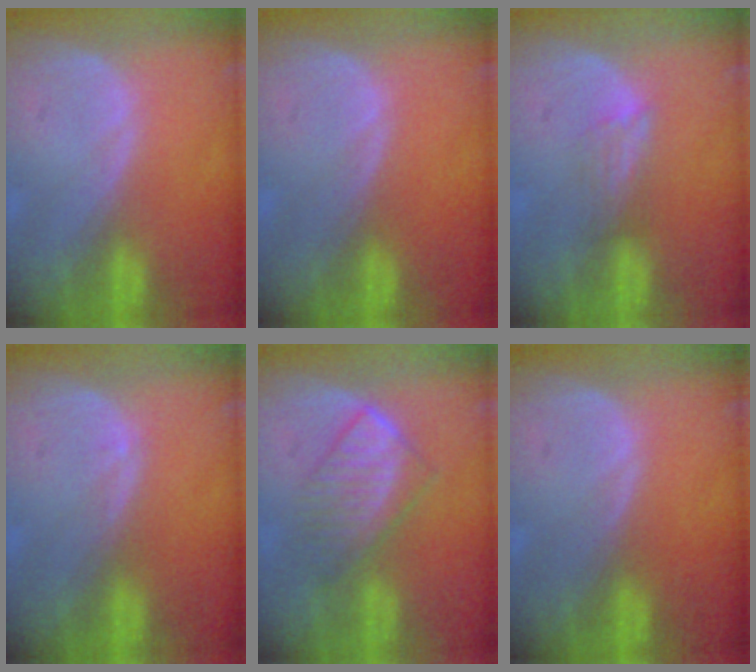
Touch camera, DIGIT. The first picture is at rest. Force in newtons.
{"total": 0.0}
{"total": 2.4, "press": 1.9, "slide": 1.5}
{"total": 0.8, "press": 0.7, "slide": 0.1}
{"total": 6.0, "press": 5.9, "slide": 1.1}
{"total": 0.0}